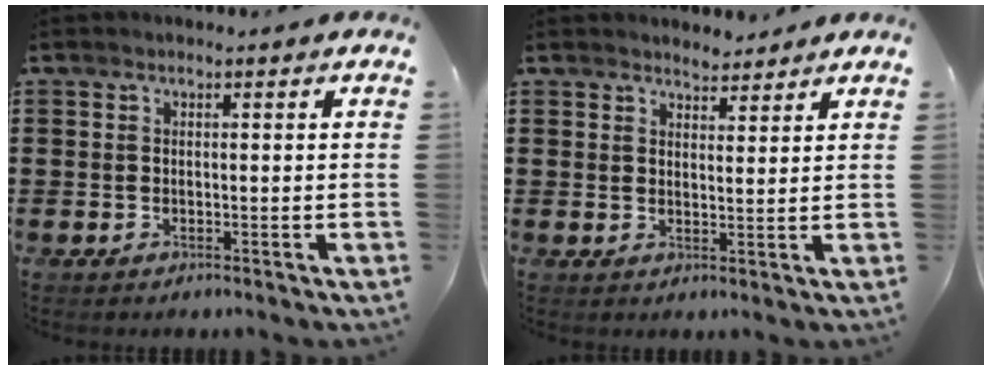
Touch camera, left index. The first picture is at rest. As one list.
[{"total": 2.6, "force": [2.6, 0.5, -0.2], "torque": [-0.005, -0.002, 0.049]}]